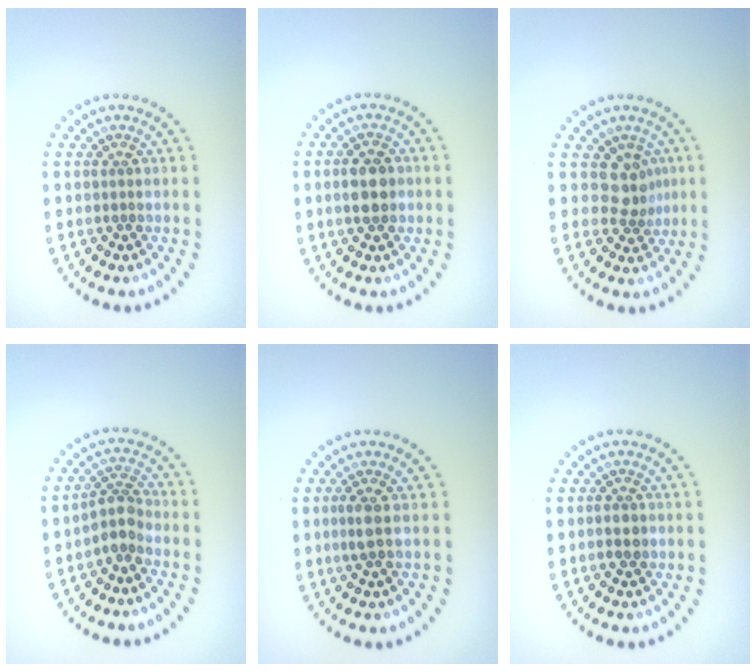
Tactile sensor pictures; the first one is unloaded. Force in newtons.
{"total": 3.1, "press": 3.1, "slide": 0.1}
{"total": 2.5, "press": 1.9, "slide": 1.6}
{"total": 2.5, "press": 2.0, "slide": 1.5}
{"total": 1.5, "press": 1.4, "slide": 0.7}
{"total": 1.5, "press": 1.4, "slide": 0.4}